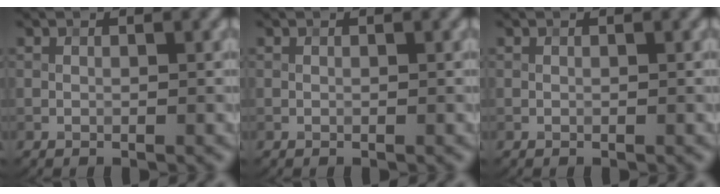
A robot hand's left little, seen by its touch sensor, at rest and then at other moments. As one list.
[{"total": 0.0}, {"total": 0.0}]